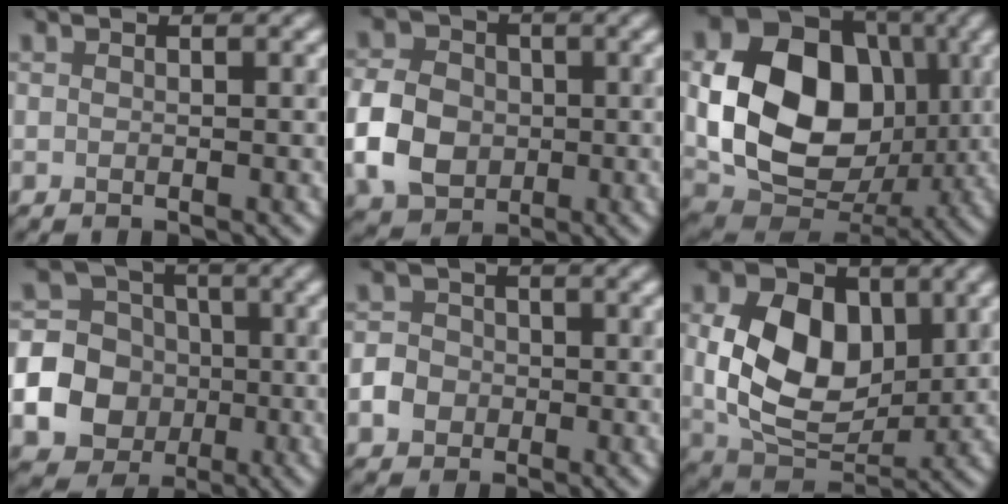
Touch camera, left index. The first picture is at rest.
{"total": 5.7, "force": [-1.4, 4.7, 2.9], "torque": [-0.064, 0.000, -0.035]}
{"total": 12.9, "force": [0.5, 10.1, 8.0], "torque": [-0.140, -0.013, 0.011]}
{"total": 16.9, "force": [-4.4, 16.0, 3.2], "torque": [-0.116, -0.035, -0.096]}
{"total": 2.2, "force": [-1.0, 1.9, 0.3], "torque": [0.001, 0.003, -0.019]}
{"total": 8.9, "force": [1.4, 6.3, 6.1], "torque": [-0.126, -0.008, 0.028]}